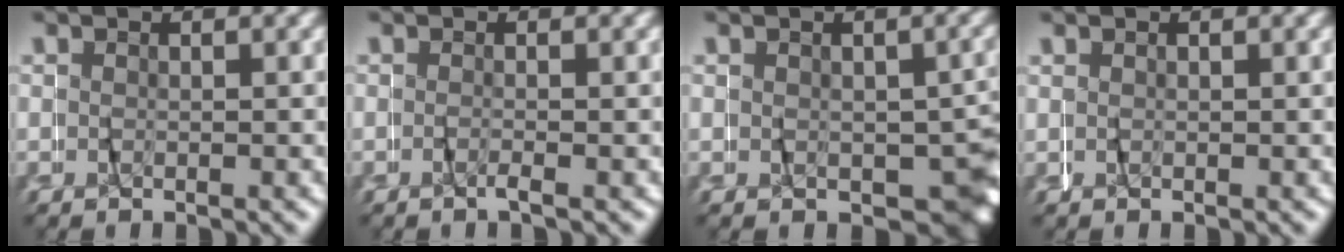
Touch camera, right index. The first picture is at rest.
{"total": 0.8, "force": [-0.7, -0.3, 0.2], "torque": [-0.010, 0.000, -0.014]}
{"total": 6.0, "force": [-1.1, 3.9, 4.4], "torque": [-0.044, -0.012, -0.008]}
{"total": 0.0}